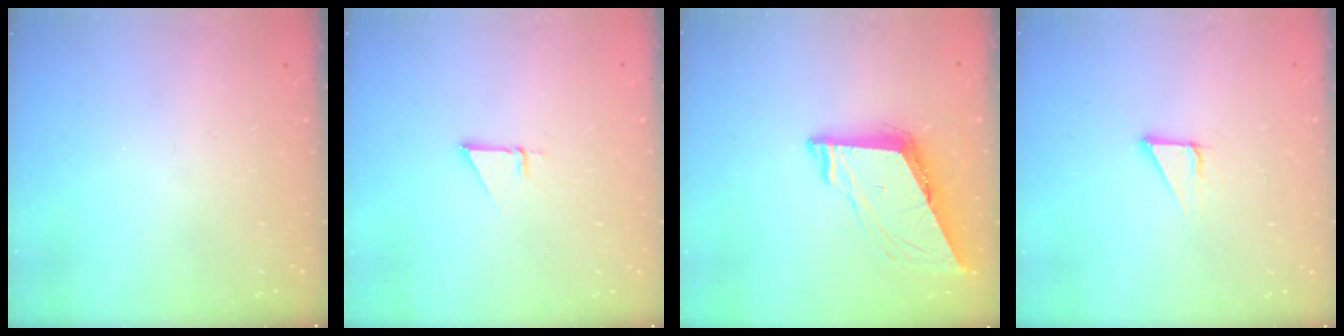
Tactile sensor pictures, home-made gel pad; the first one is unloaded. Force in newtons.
{"total": 1.4, "press": 1.4, "slide": 0.0}
{"total": 8.4, "press": 8.4, "slide": 0.9}
{"total": 3.5, "press": 3.5, "slide": 0.2}